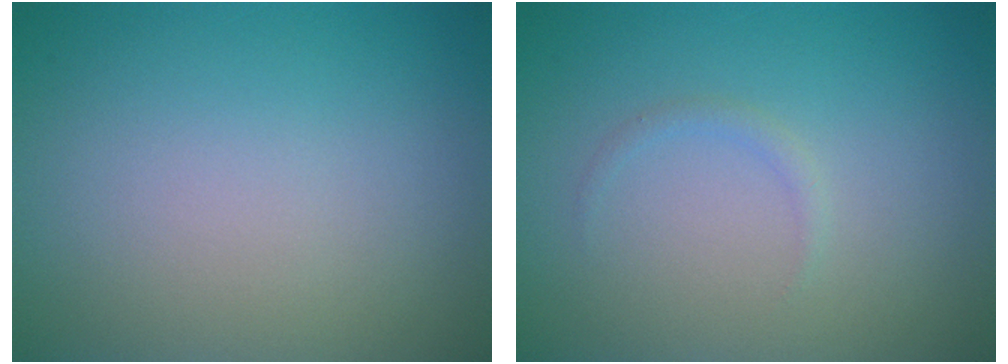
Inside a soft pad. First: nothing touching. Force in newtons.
{"total": 0.7, "press": 0.7, "slide": 0.1}